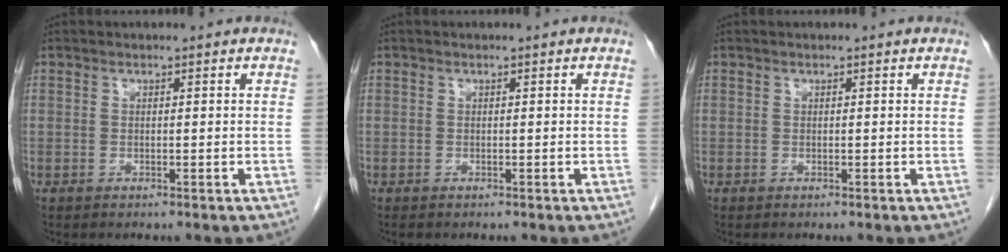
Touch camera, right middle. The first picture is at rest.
{"total": 0.0}
{"total": 0.0}